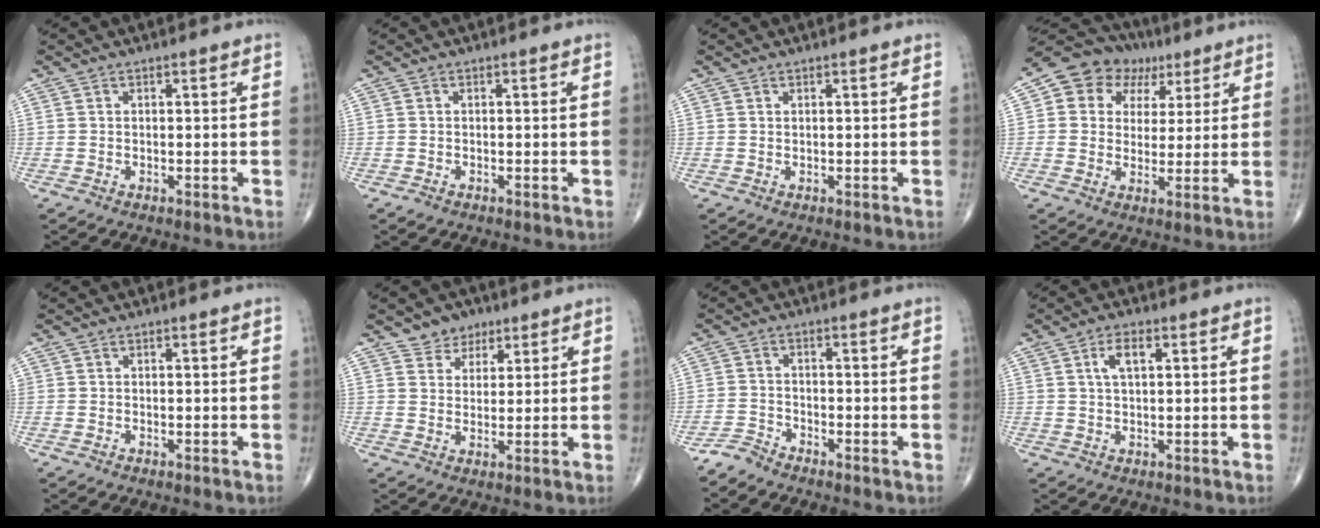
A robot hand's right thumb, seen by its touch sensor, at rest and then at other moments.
{"total": 0.8, "force": [-0.5, 0.5, 0.5], "torque": [-0.009, -0.002, -0.009]}
{"total": 0.0}
{"total": 12.3, "force": [4.7, 10.2, 5.1], "torque": [-0.043, 0.014, 0.074]}
{"total": 0.0}
{"total": 4.9, "force": [3.2, 3.5, 1.0], "torque": [0.009, -0.018, 0.053]}
{"total": 2.6, "force": [-2.6, 0.4, 0.1], "torque": [-0.001, -0.006, -0.060]}
{"total": 4.2, "force": [1.5, 1.9, 3.4], "torque": [-0.062, 0.004, 0.029]}